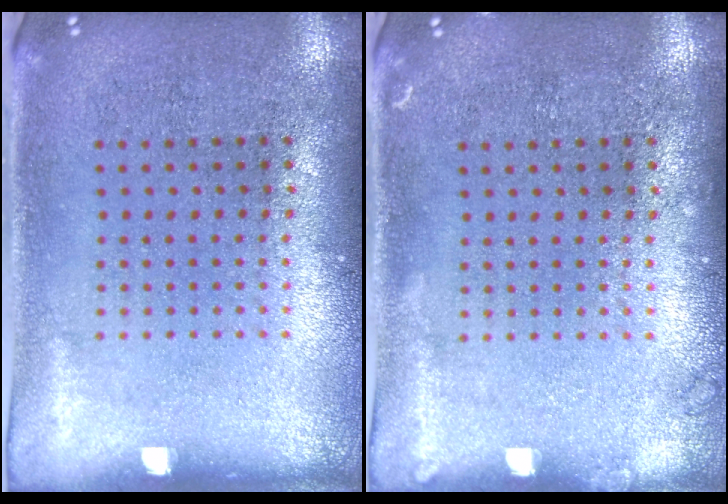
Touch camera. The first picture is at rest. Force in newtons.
{"total": 0.7, "press": 0.7, "slide": 0.1}